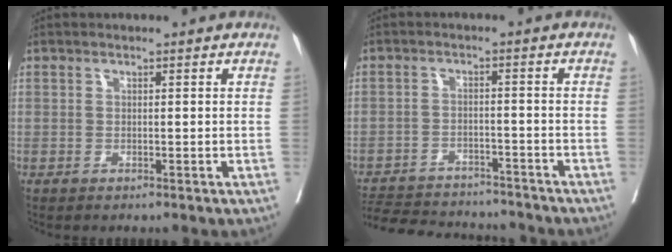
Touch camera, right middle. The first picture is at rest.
{"total": 14.7, "force": [-13.7, 3.5, 4.1], "torque": [-0.085, 0.002, -0.192]}